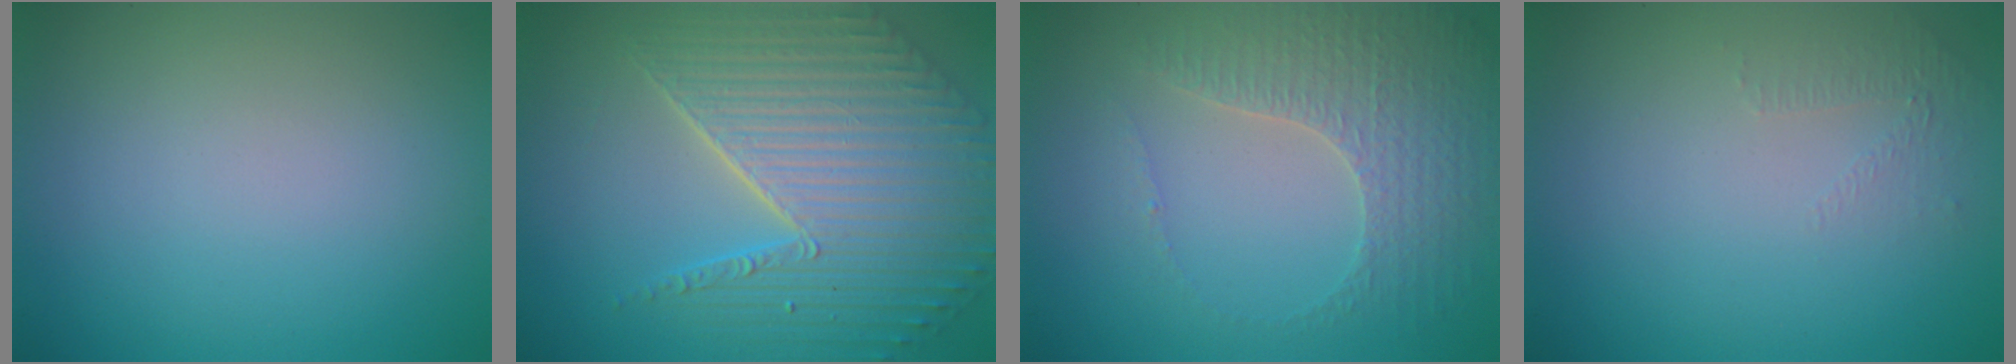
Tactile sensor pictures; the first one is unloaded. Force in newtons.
{"total": 7.1, "press": 5.6, "slide": 4.4}
{"total": 3.3, "press": 3.2, "slide": 0.8}
{"total": 0.9, "press": 0.4, "slide": 0.8}